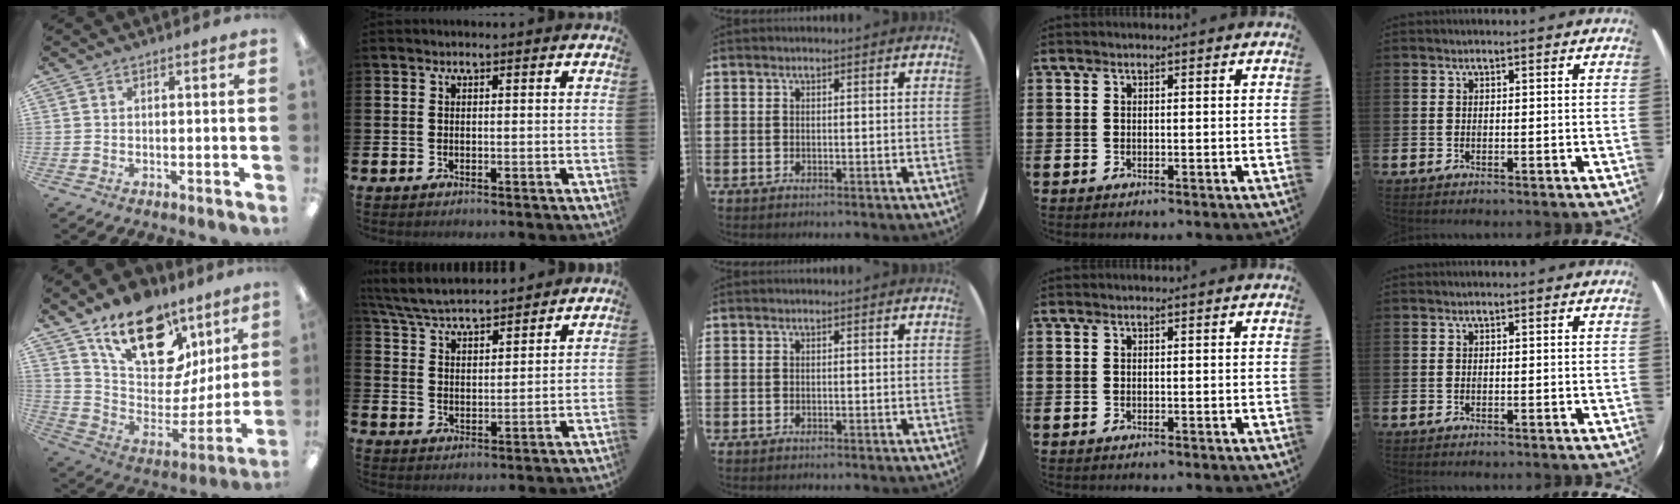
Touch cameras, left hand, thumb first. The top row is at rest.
{"thumb": {"total": 21.6, "force": [14.1, 11.5, 11.7], "torque": [-0.188, -0.085, 0.253]}, "index": {"total": 5.9, "force": [5.8, 0.7, 1.0], "torque": [-0.047, -0.032, 0.103]}}